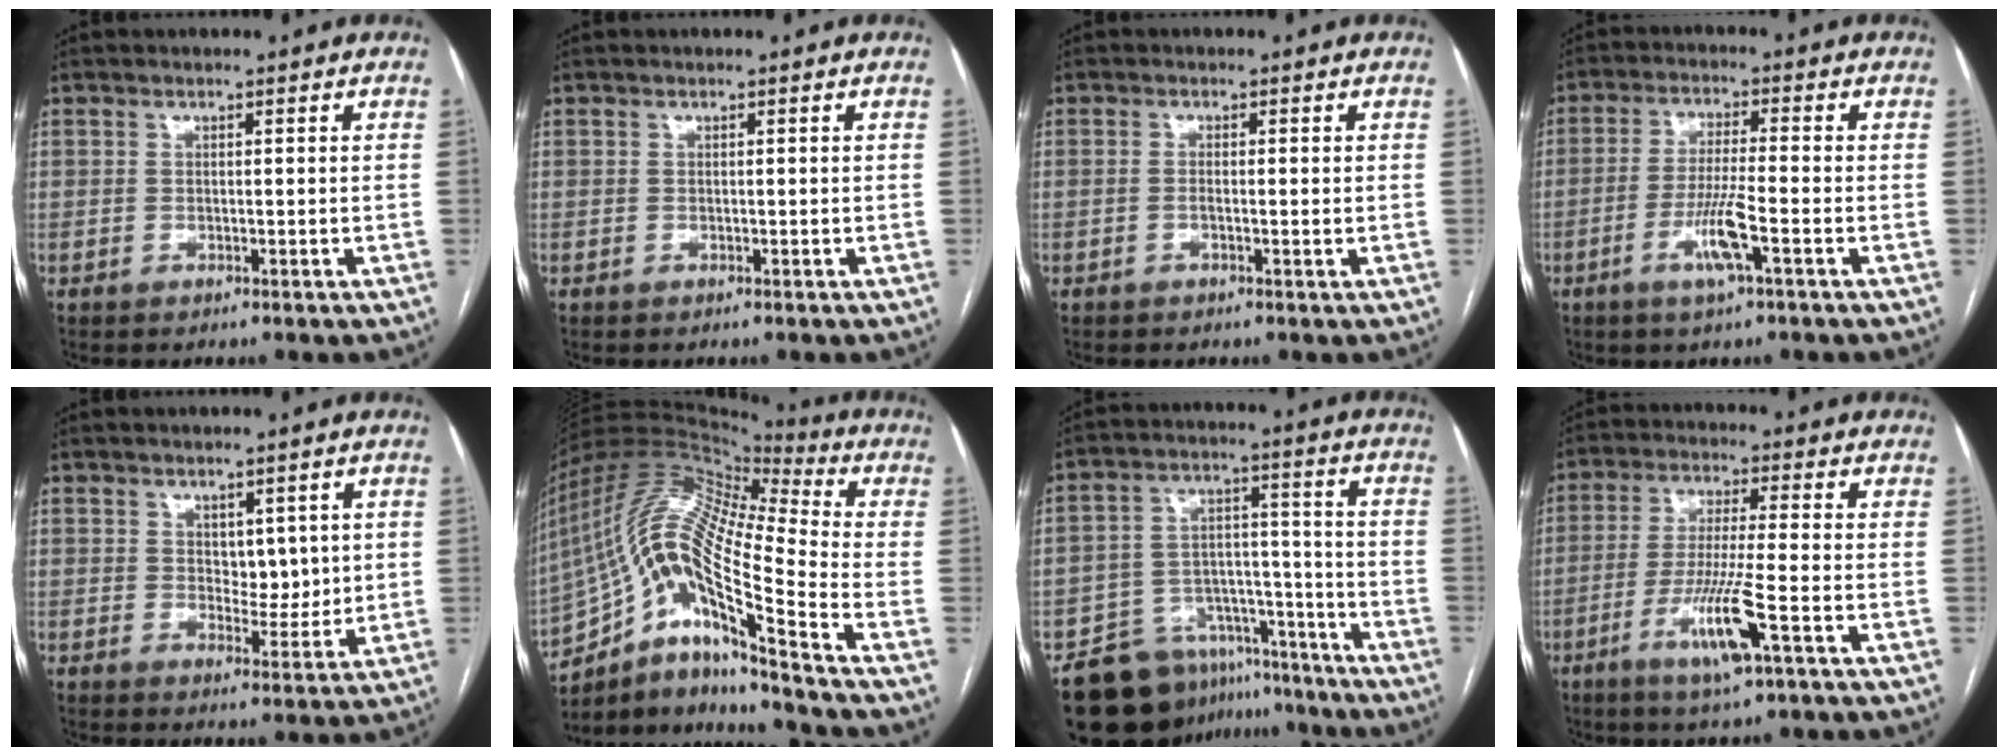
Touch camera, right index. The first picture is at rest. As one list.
[{"total": 0.0}, {"total": 1.4, "force": [-0.1, 0.2, 1.4], "torque": [-0.024, 0.002, 0.001]}, {"total": 6.8, "force": [-2.8, -0.1, 6.2], "torque": [-0.125, -0.007, -0.050]}, {"total": 4.6, "force": [1.3, 2.6, 3.6], "torque": [-0.047, -0.003, 0.026]}, {"total": 18.8, "force": [-10.2, 1.7, 15.7], "torque": [-0.328, 0.014, -0.185]}, {"total": 15.8, "force": [-13.3, 8.0, 2.8], "torque": [-0.033, 0.057, -0.196]}, {"total": 9.3, "force": [-4.0, -0.4, 8.4], "torque": [-0.167, -0.016, -0.073]}]